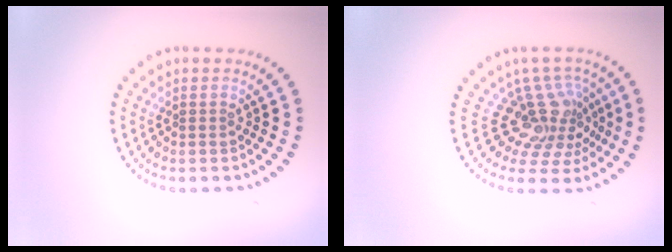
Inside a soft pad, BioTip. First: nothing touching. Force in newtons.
{"total": 4.5, "press": 3.0, "slide": 3.3}